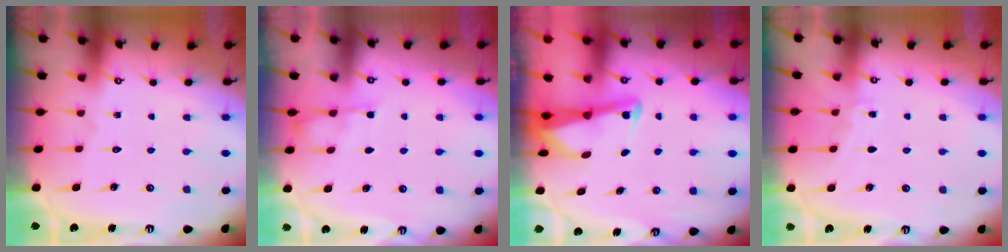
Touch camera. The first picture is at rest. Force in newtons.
{"total": 3.1, "press": 3.1, "slide": 0.4}
{"total": 3.0, "press": 3.0, "slide": 0.4}
{"total": 4.8, "press": 4.7, "slide": 0.4}